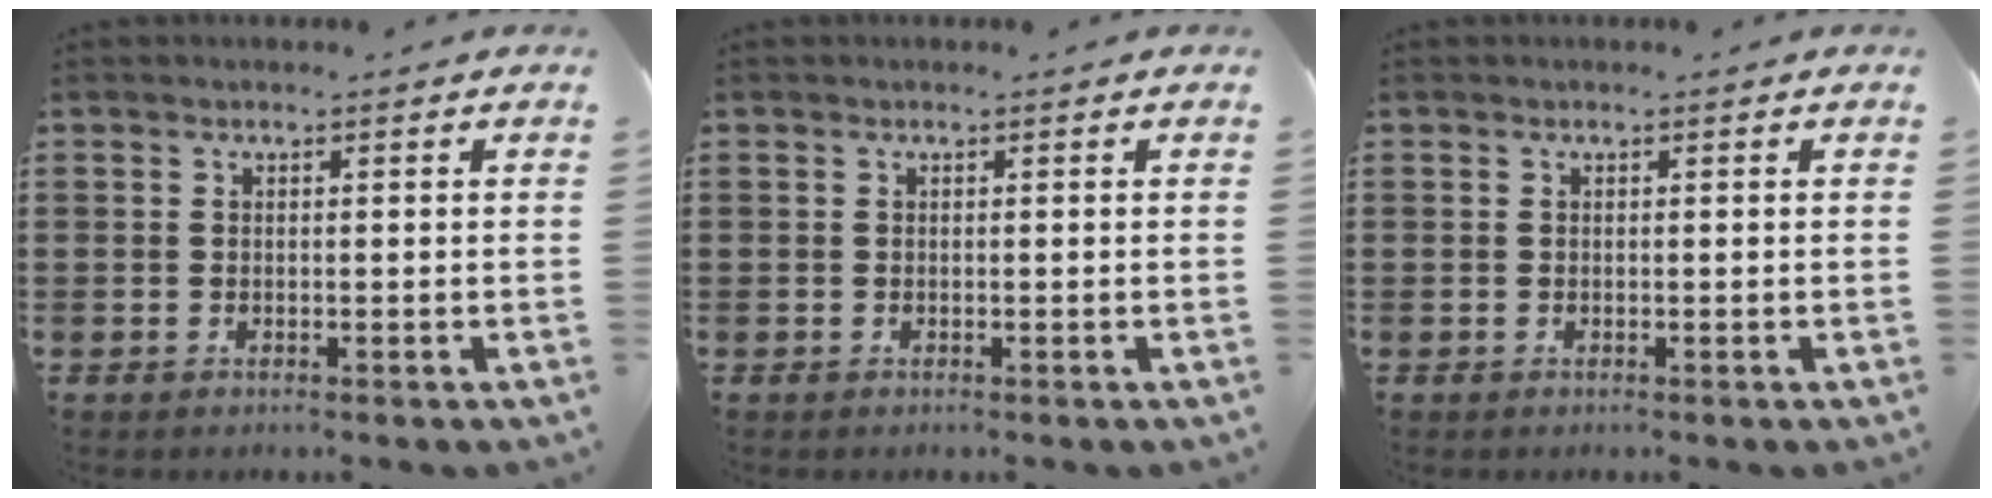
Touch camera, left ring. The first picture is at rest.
{"total": 0.0}
{"total": 0.0}